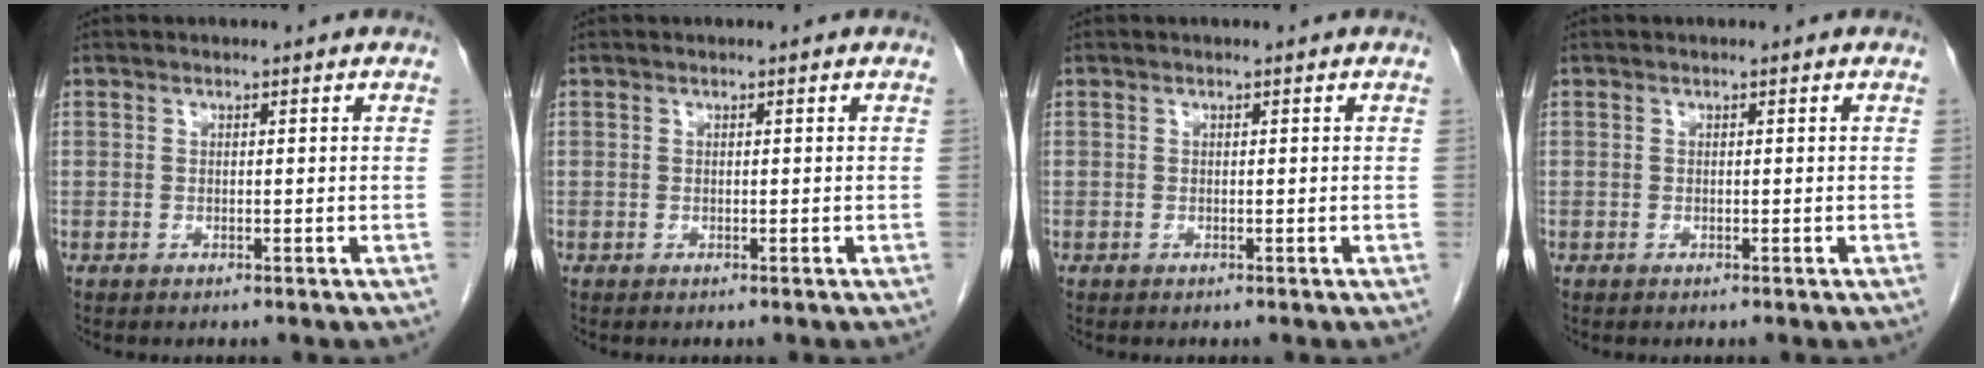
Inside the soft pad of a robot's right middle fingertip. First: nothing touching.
{"total": 0.0}
{"total": 0.0}
{"total": 0.0}